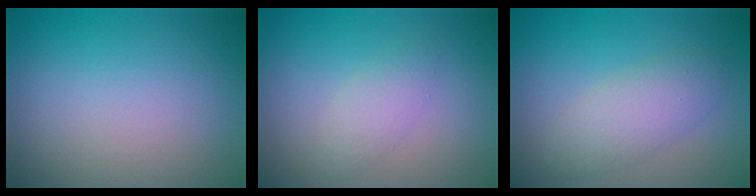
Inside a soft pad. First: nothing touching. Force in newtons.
{"total": 1.7, "press": 1.7, "slide": 0.1}
{"total": 3.2, "press": 3.2, "slide": 0.1}